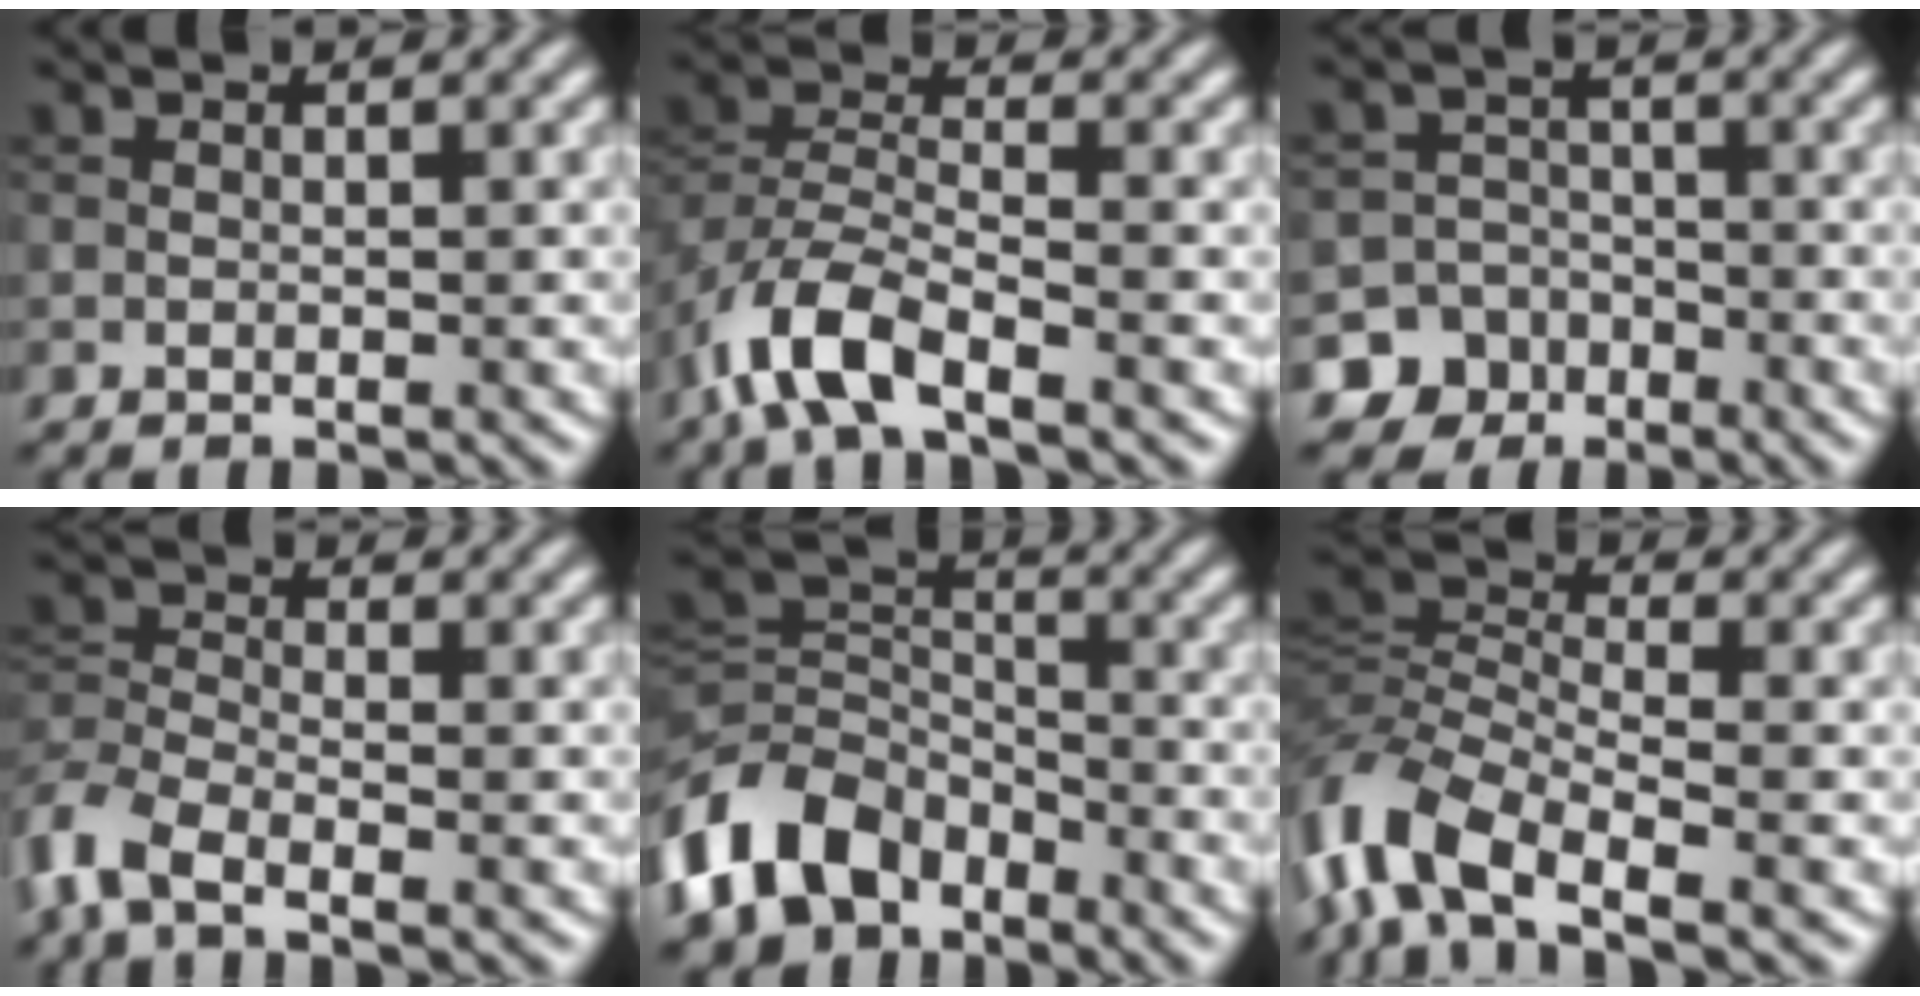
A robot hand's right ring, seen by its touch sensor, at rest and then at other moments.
{"total": 6.9, "force": [-4.2, 2.8, 4.7], "torque": [-0.092, -0.001, -0.092]}
{"total": 7.6, "force": [-4.8, 5.9, 0.4], "torque": [0.017, -0.023, -0.100]}
{"total": 5.6, "force": [-3.6, 2.6, 3.4], "torque": [-0.080, -0.006, -0.089]}
{"total": 8.6, "force": [-5.0, 5.6, 4.2], "torque": [-0.087, -0.002, -0.111]}
{"total": 8.4, "force": [-4.0, 4.3, 6.1], "torque": [-0.128, 0.011, -0.095]}